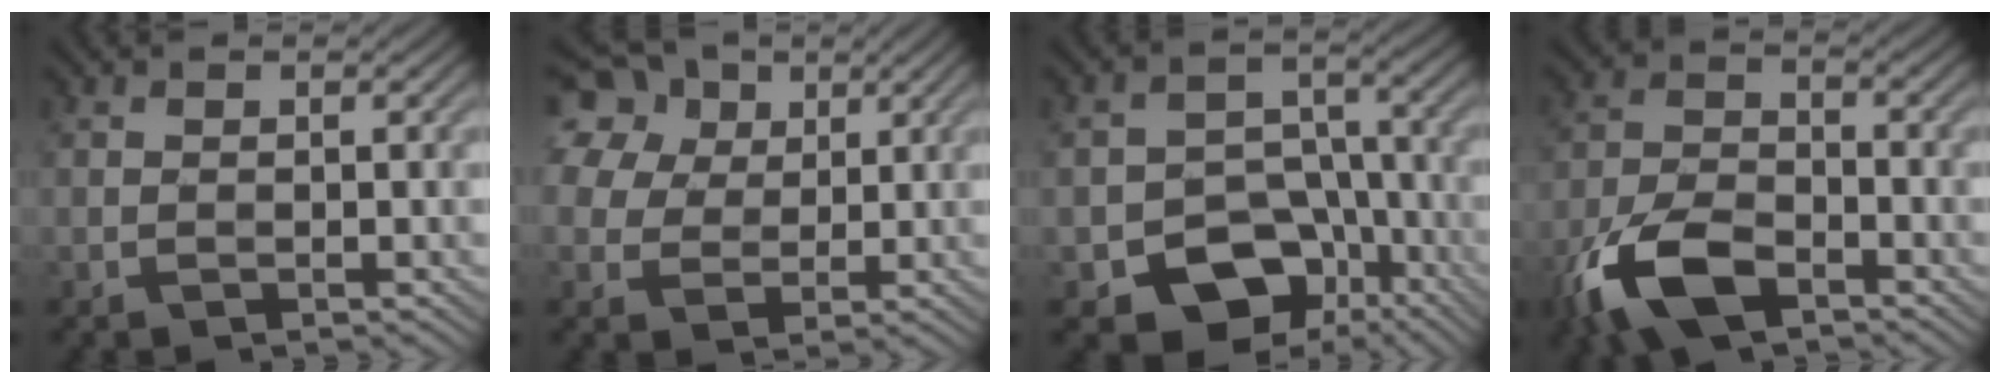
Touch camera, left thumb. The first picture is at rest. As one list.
[{"total": 12.1, "force": [5.8, 8.7, 6.0], "torque": [-0.165, 0.041, 0.107]}, {"total": 10.9, "force": [-5.9, 7.8, 4.9], "torque": [-0.066, -0.008, -0.099]}, {"total": 9.9, "force": [-6.0, 4.4, 6.5], "torque": [-0.148, -0.009, -0.131]}]